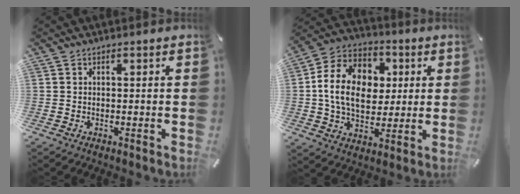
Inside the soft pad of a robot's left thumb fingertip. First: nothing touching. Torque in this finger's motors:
{"motor_torque": [0.89, 0.89, 1.52, 0.42, 0.23]}